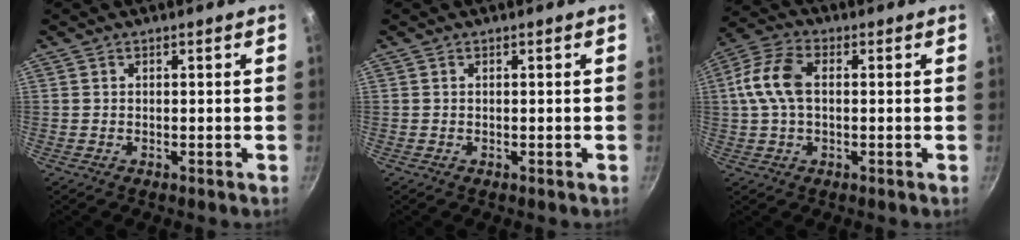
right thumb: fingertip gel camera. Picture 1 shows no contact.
{"total": 0.0}
{"total": 9.6, "force": [0.9, 5.8, 7.6], "torque": [-0.157, 0.024, 0.007]}